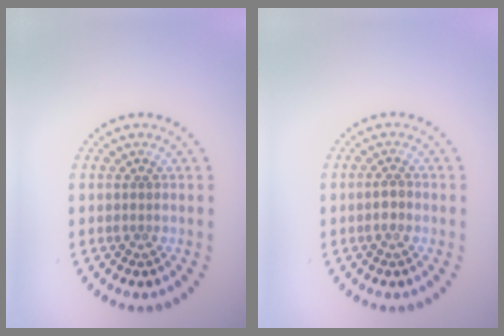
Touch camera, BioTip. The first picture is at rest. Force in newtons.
{"total": 1.2, "press": 1.1, "slide": 0.5}